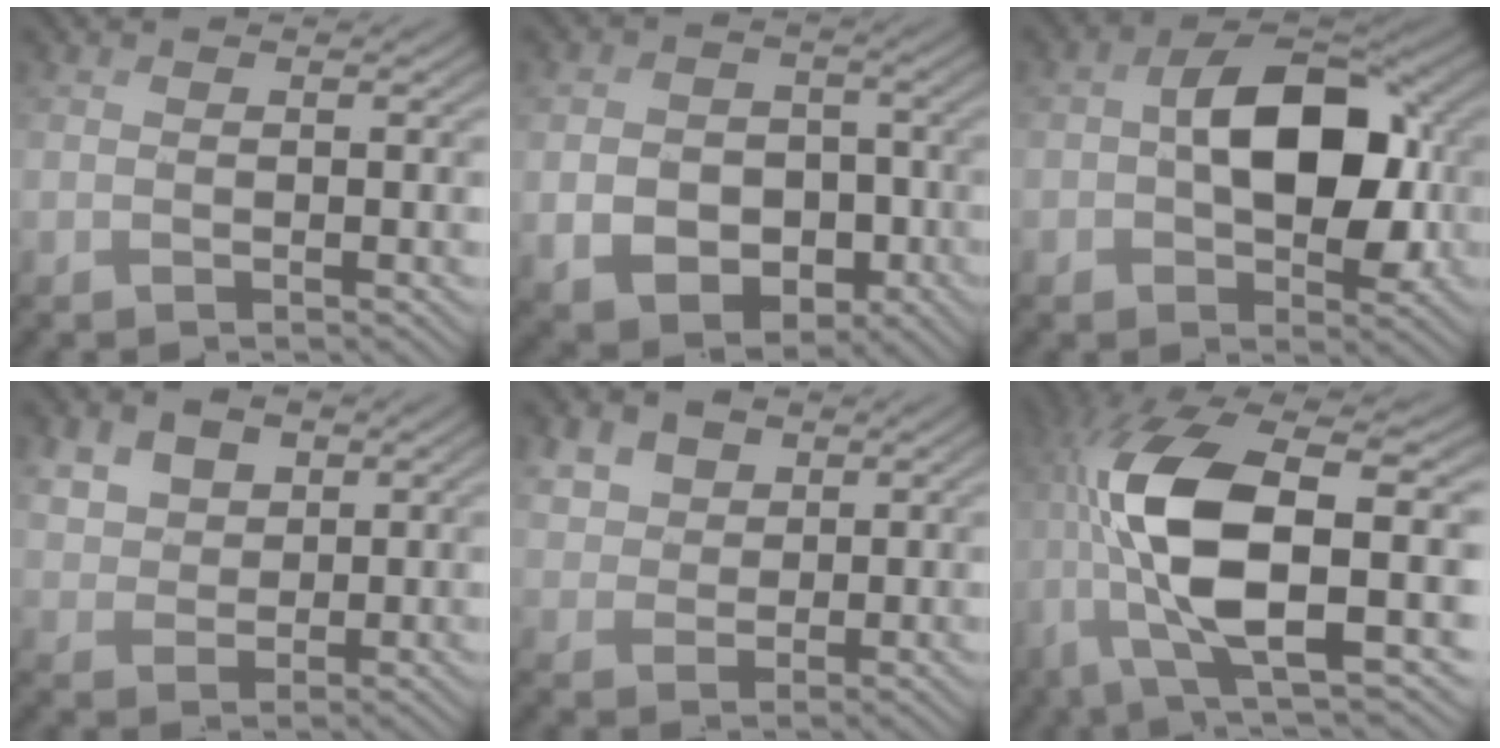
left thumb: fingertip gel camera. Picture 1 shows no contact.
{"total": 8.8, "force": [-2.4, 6.9, 4.9], "torque": [-0.107, -0.024, -0.046]}
{"total": 11.5, "force": [0.3, 7.4, 8.7], "torque": [-0.136, 0.006, 0.001]}
{"total": 6.4, "force": [3.0, 4.6, 3.3], "torque": [-0.097, 0.003, 0.053]}
{"total": 5.9, "force": [2.9, 4.3, 2.8], "torque": [-0.092, 0.005, 0.052]}
{"total": 14.7, "force": [-0.5, 5.1, 13.8], "torque": [-0.302, 0.002, -0.006]}